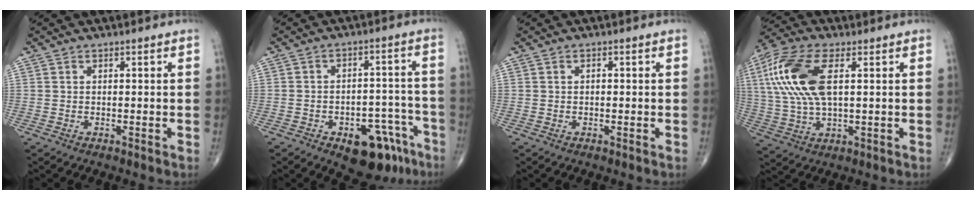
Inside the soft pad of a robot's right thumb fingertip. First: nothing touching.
{"total": 12.8, "force": [-7.5, 6.6, 8.0], "torque": [-0.068, 0.059, -0.095]}
{"total": 0.7, "force": [0.1, 0.4, 0.6], "torque": [-0.012, 0.001, 0.001]}
{"total": 16.0, "force": [3.8, 7.2, 13.7], "torque": [-0.310, 0.008, 0.072]}